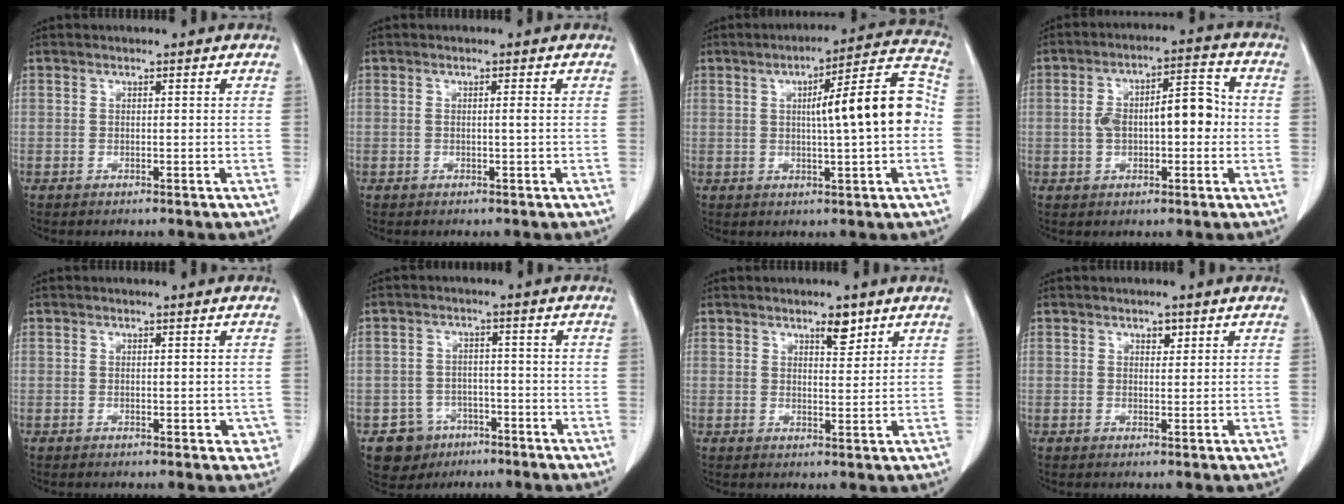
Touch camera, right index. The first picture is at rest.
{"total": 0.8, "force": [0.0, -0.2, 0.8], "torque": [-0.011, 0.000, -0.002]}
{"total": 12.5, "force": [0.4, 1.4, 12.4], "torque": [-0.166, 0.032, 0.003]}
{"total": 9.7, "force": [-0.2, 3.8, 8.9], "torque": [-0.158, 0.033, -0.002]}
{"total": 2.6, "force": [-0.6, 1.6, 2.0], "torque": [-0.007, 0.002, -0.003]}
{"total": 5.6, "force": [-3.1, 4.7, 0.6], "torque": [-0.007, 0.011, -0.041]}
{"total": 3.2, "force": [2.2, 1.1, 2.0], "torque": [-0.030, -0.005, 0.035]}
{"total": 1.3, "force": [0.8, 0.7, 0.7], "torque": [-0.007, -0.003, 0.011]}